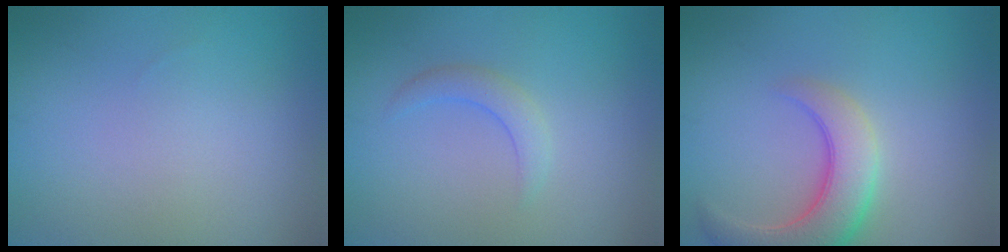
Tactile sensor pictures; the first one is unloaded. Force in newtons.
{"total": 1.7, "press": 1.7, "slide": 0.2}
{"total": 5.7, "press": 5.6, "slide": 0.7}